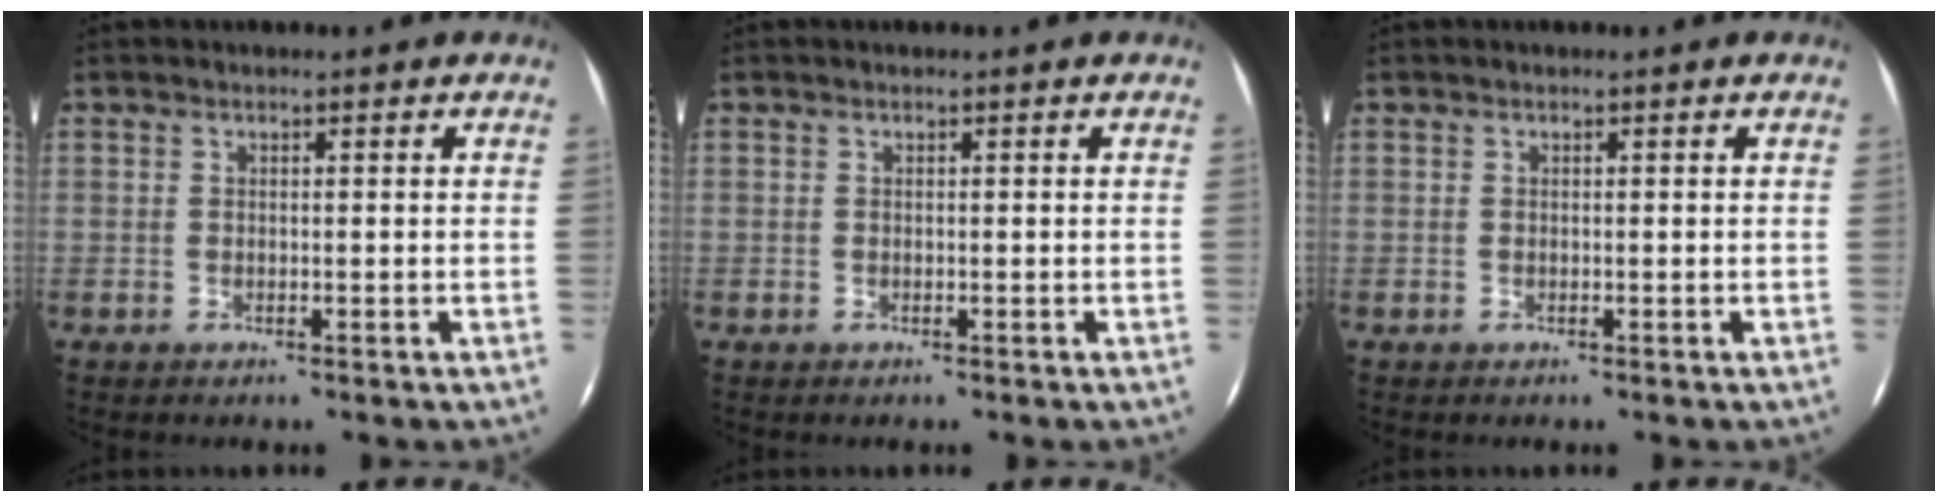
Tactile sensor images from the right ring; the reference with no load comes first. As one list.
[{"total": 0.0}, {"total": 0.0}]